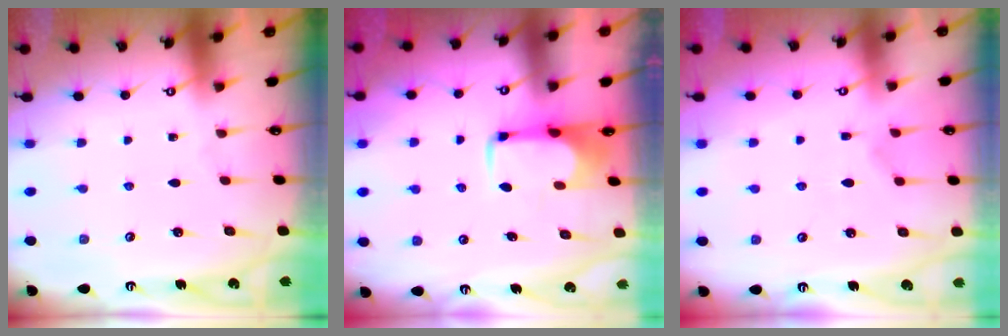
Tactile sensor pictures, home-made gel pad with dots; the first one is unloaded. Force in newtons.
{"total": 1.6, "press": 1.6, "slide": 0.4}
{"total": 2.4, "press": 2.1, "slide": 1.2}